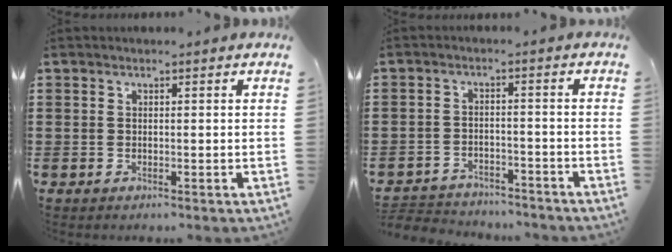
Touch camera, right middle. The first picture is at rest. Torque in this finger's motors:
{"motor_torque": [0.48, -0.42, 0.11, 0.03]}